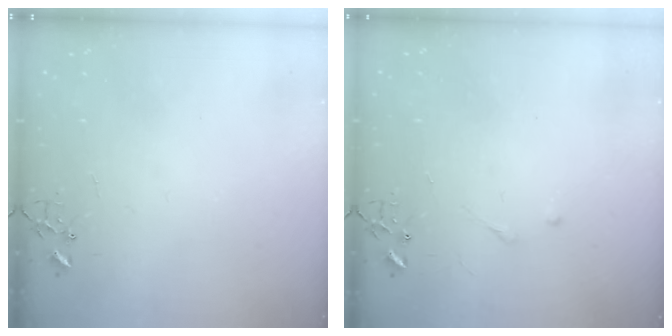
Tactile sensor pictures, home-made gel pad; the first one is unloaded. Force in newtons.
{"total": 4.3, "press": 4.2, "slide": 0.4}